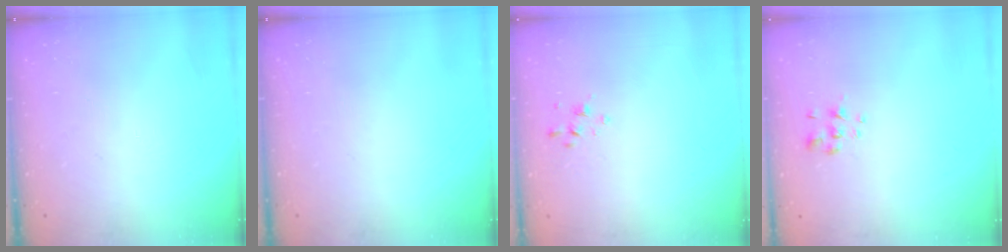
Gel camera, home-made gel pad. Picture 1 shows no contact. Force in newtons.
{"total": 0.0}
{"total": 1.8, "press": 1.7, "slide": 0.4}
{"total": 1.6, "press": 1.4, "slide": 0.7}